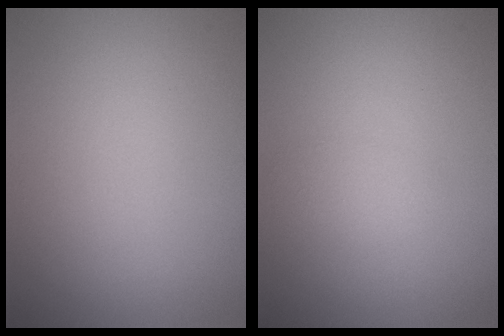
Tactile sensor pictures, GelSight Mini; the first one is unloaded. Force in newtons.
{"total": 1.1, "press": 1.1, "slide": 0.0}